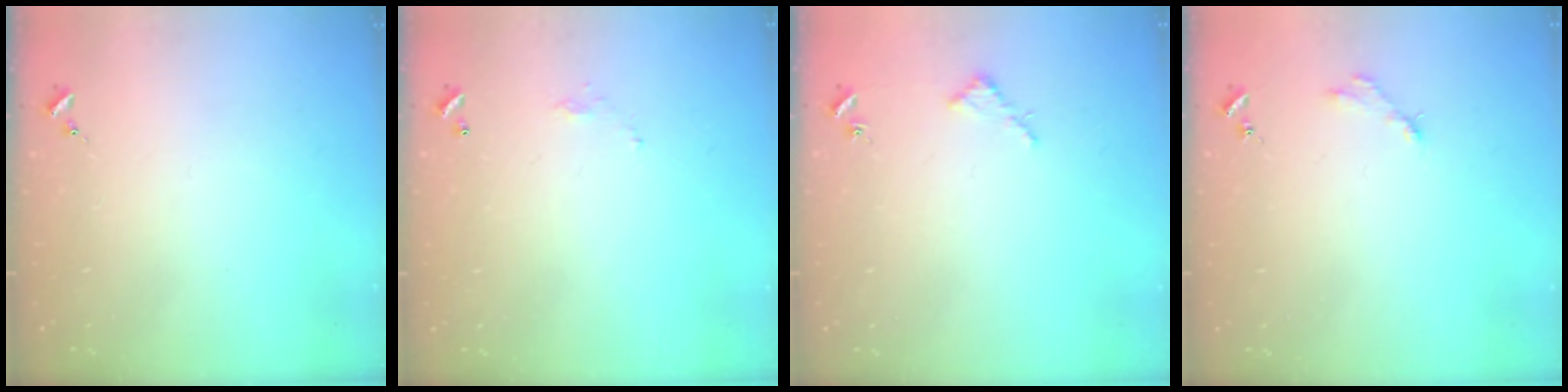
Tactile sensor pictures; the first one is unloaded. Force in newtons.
{"total": 3.7, "press": 3.7, "slide": 0.1}
{"total": 2.6, "press": 2.6, "slide": 0.2}
{"total": 2.8, "press": 2.8, "slide": 0.4}